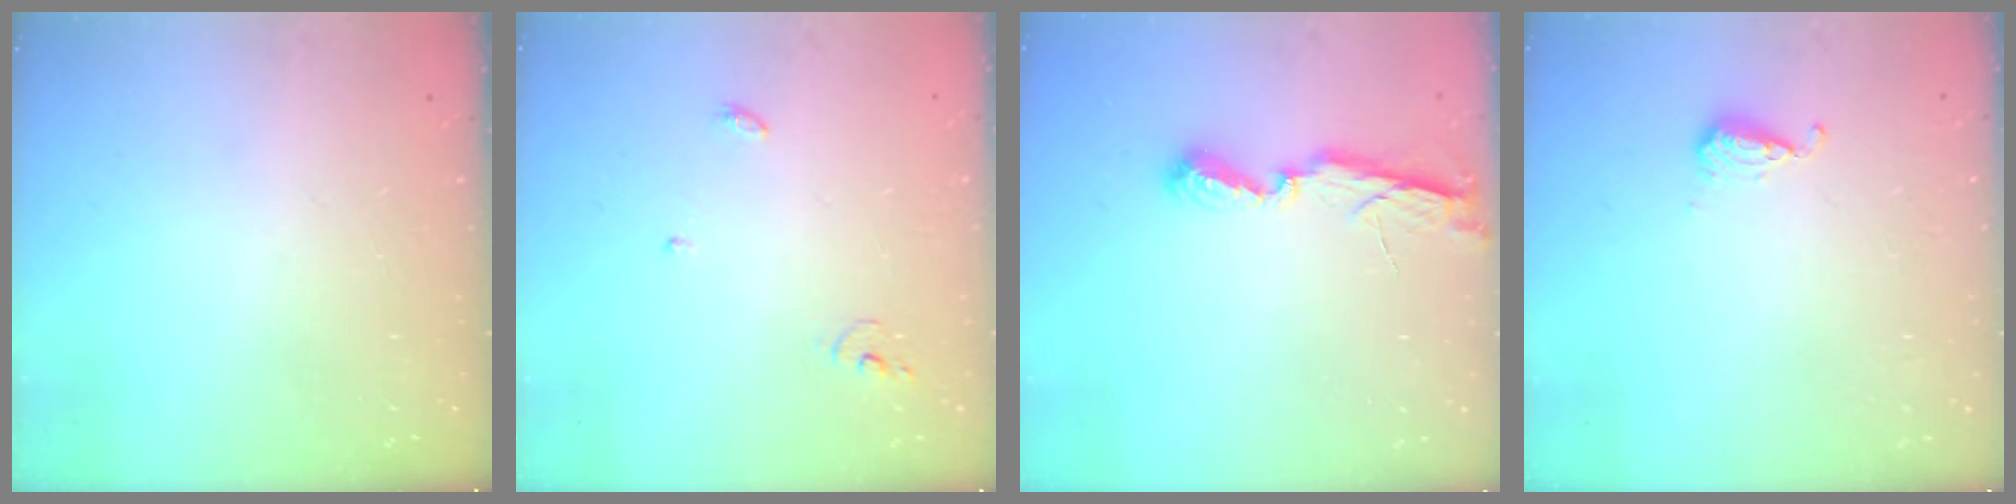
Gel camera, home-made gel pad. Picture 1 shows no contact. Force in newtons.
{"total": 3.7, "press": 3.6, "slide": 0.3}
{"total": 7.1, "press": 7.0, "slide": 0.4}
{"total": 4.7, "press": 4.7, "slide": 0.7}